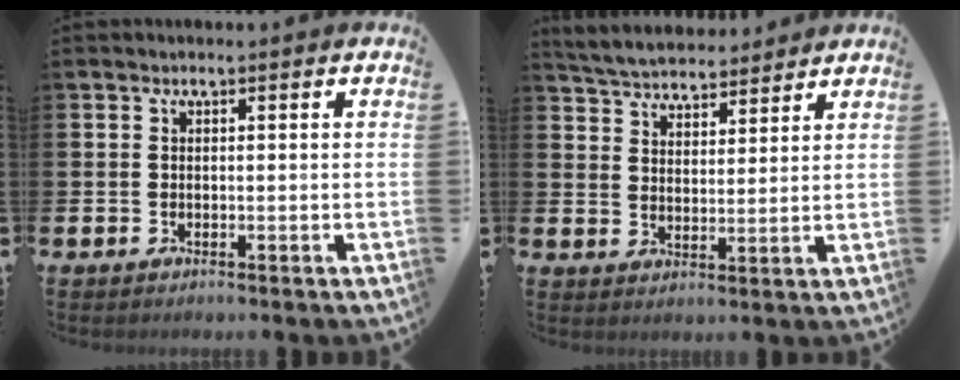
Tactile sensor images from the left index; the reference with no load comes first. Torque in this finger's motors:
{"motor_torque": [1.07, -1.07, 0.32, 0.06]}